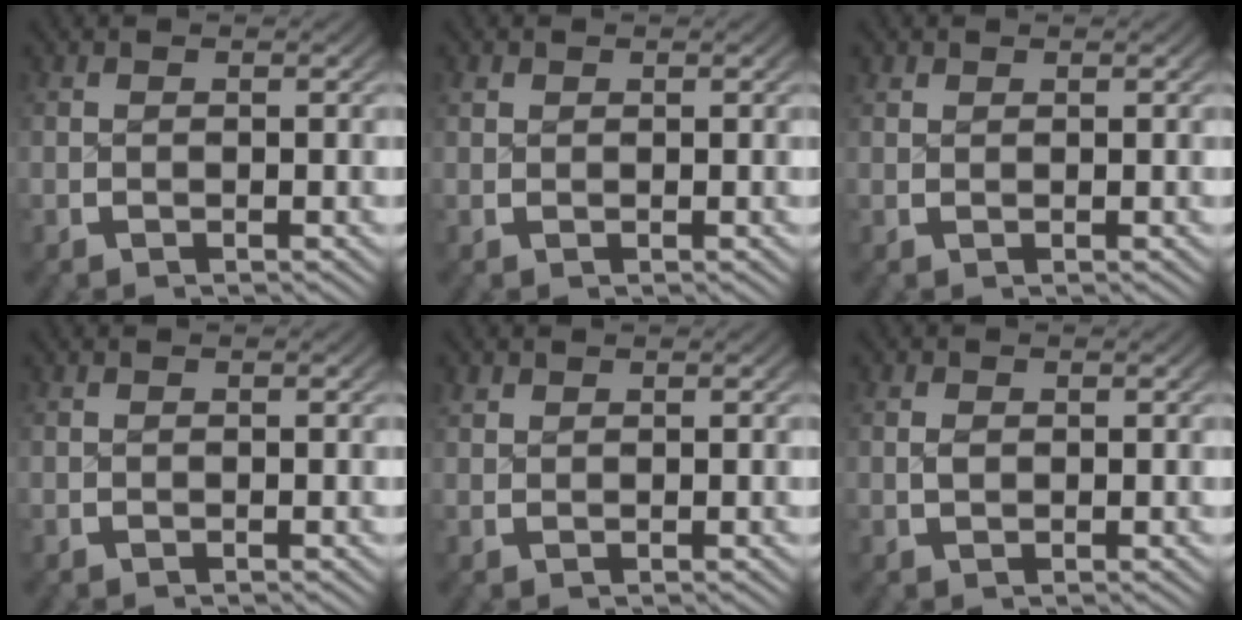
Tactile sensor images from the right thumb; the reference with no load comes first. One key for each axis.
{"total": 0.6, "fx": 0.5, "fy": 0.4, "fz": 0.1, "tx": 0.002, "ty": -0.001, "tz": 0.012}
{"total": 0.6, "fx": 0.6, "fy": 0.2, "fz": 0.0, "tx": 0.003, "ty": -0.002, "tz": 0.015}
{"total": 0.0}
{"total": 0.9, "fx": 0.8, "fy": 0.4, "fz": 0.1, "tx": 0.001, "ty": 0.001, "tz": 0.019}
{"total": 0.8, "fx": 0.1, "fy": 0.7, "fz": 0.5, "tx": -0.012, "ty": -0.008, "tz": 0.007}